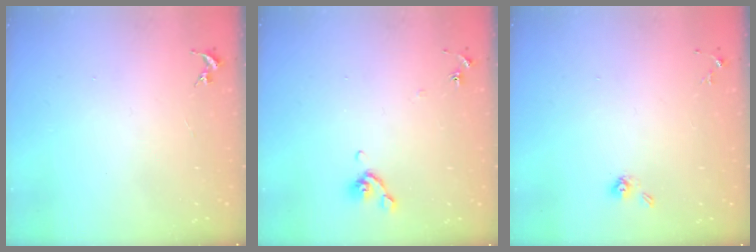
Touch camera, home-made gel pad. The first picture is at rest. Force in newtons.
{"total": 6.6, "press": 6.4, "slide": 1.6}
{"total": 5.4, "press": 5.2, "slide": 1.5}